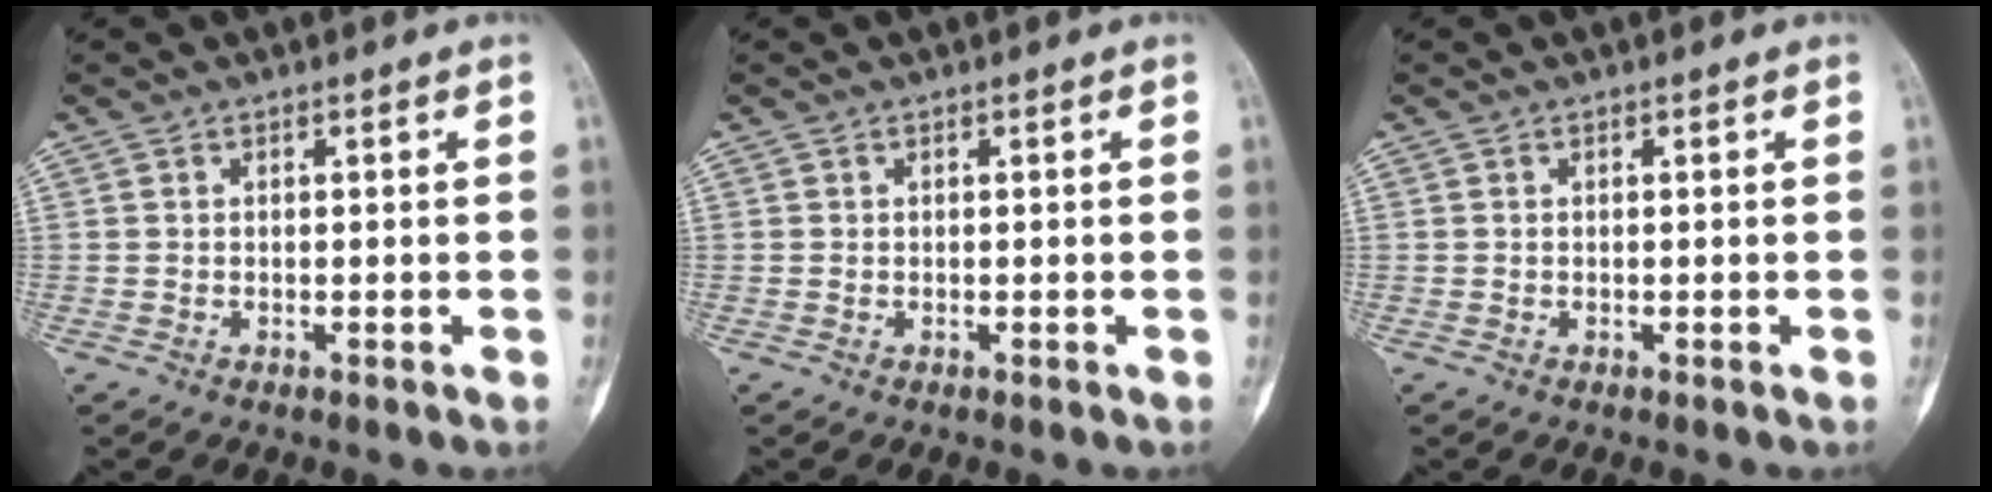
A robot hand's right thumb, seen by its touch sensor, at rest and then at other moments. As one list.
[{"total": 0.0}, {"total": 0.0}]